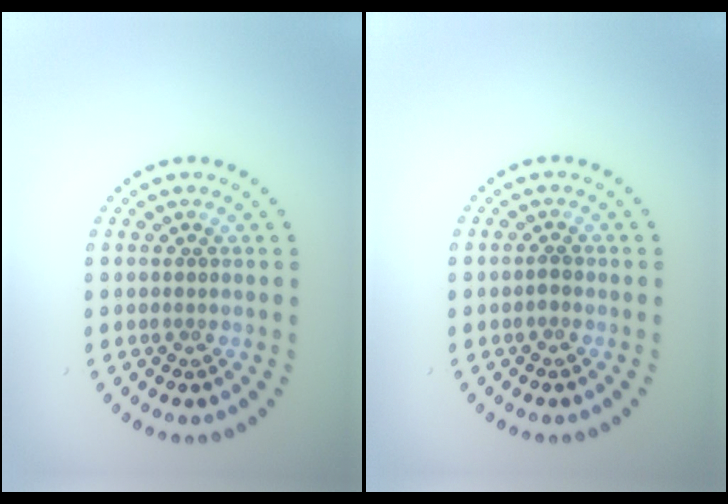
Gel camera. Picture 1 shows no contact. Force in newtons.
{"total": 0.7, "press": 0.7, "slide": 0.1}